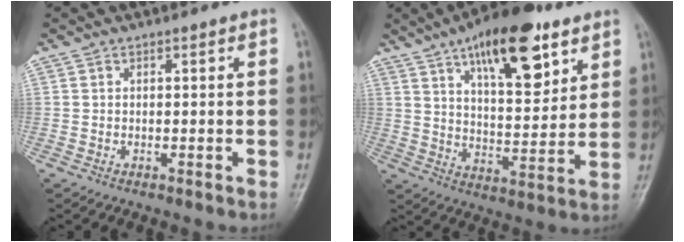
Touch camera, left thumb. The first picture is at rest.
{"total": 18.3, "force": [10.1, 7.4, 13.3], "torque": [-0.165, -0.042, 0.161]}